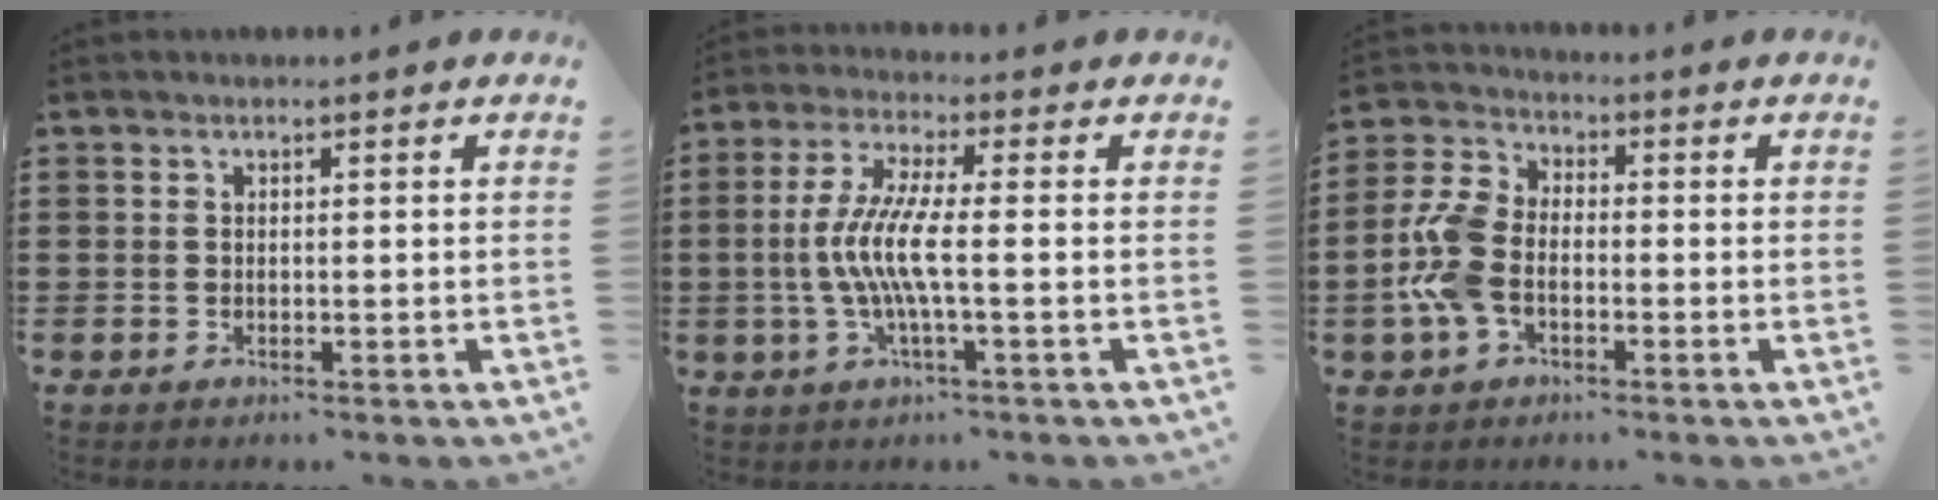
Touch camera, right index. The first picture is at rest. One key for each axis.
{"total": 7.5, "fx": -1.3, "fy": 0.7, "fz": 7.4, "tx": -0.165, "ty": -0.017, "tz": -0.035}
{"total": 7.5, "fx": -1.9, "fy": 4.7, "fz": 5.5, "tx": -0.145, "ty": 0.004, "tz": -0.046}